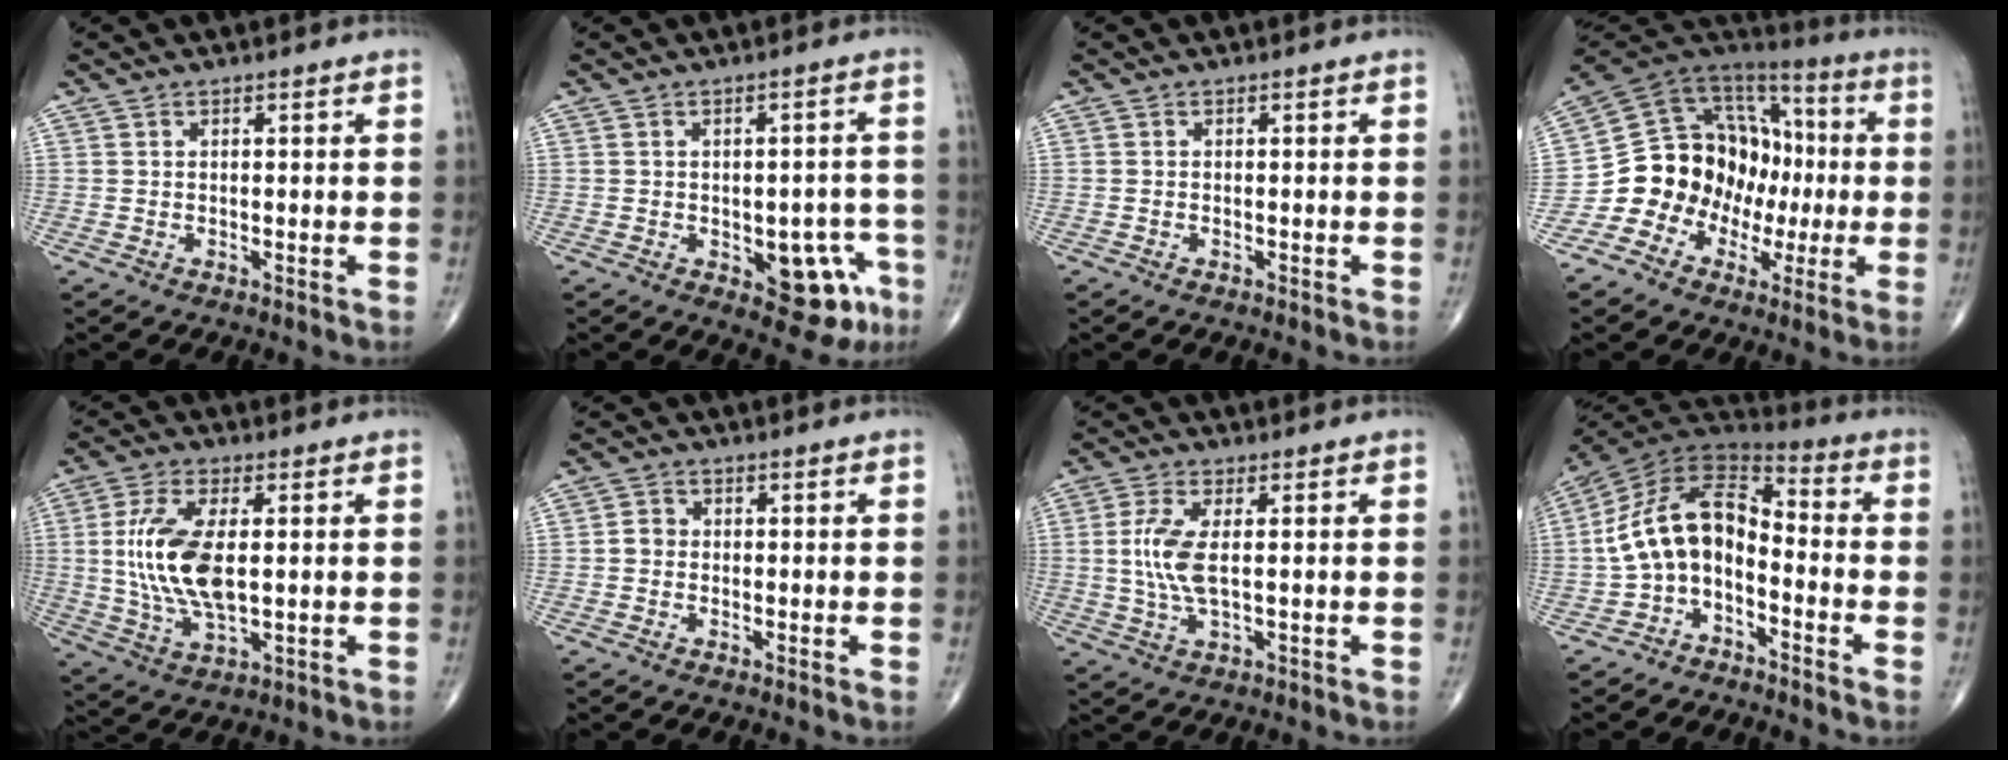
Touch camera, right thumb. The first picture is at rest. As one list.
[{"total": 10.3, "force": [-4.0, 5.4, 7.9], "torque": [-0.056, 0.023, -0.040]}, {"total": 0.0}, {"total": 18.0, "force": [-3.6, 15.2, 9.0], "torque": [-0.107, 0.086, -0.062]}, {"total": 13.5, "force": [1.0, 6.1, 12.0], "torque": [-0.250, -0.009, 0.024]}, {"total": 2.1, "force": [-0.3, 1.9, 0.9], "torque": [-0.006, 0.006, -0.010]}, {"total": 7.2, "force": [0.5, 2.6, 6.7], "torque": [-0.162, -0.004, 0.010]}, {"total": 12.1, "force": [-3.7, 7.6, 8.7], "torque": [-0.150, 0.084, -0.080]}]